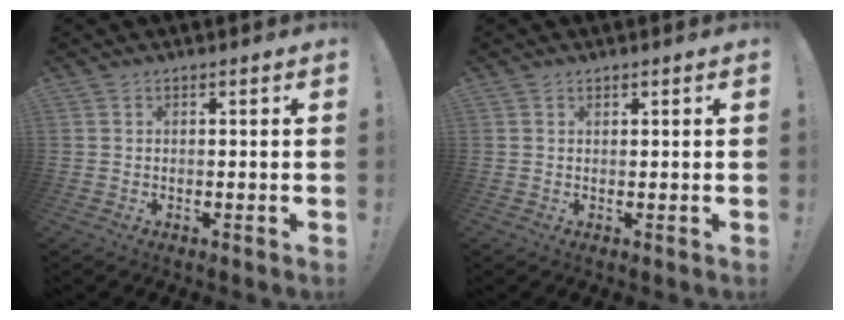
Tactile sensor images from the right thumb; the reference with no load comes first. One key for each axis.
{"total": 0.7, "fx": 0.6, "fy": 0.3, "fz": 0.2, "tx": 0.005, "ty": -0.005, "tz": 0.011}